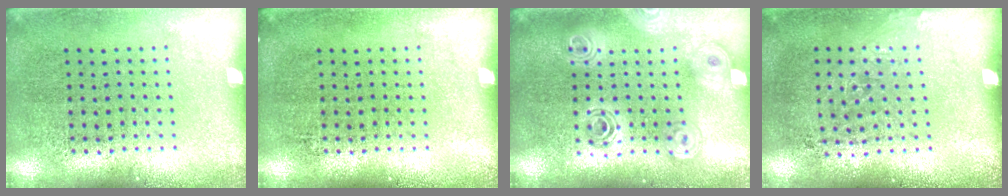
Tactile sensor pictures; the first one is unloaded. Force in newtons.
{"total": 0.0}
{"total": 1.8, "press": 1.6, "slide": 0.9}
{"total": 1.0, "press": 0.8, "slide": 0.6}